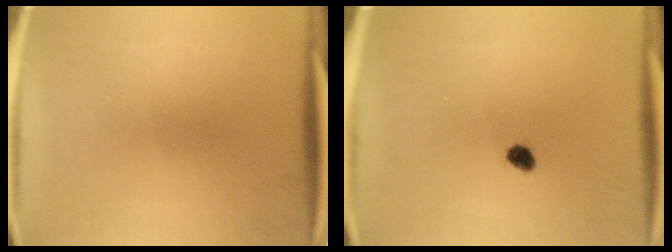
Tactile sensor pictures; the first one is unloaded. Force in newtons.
{"total": 2.0}